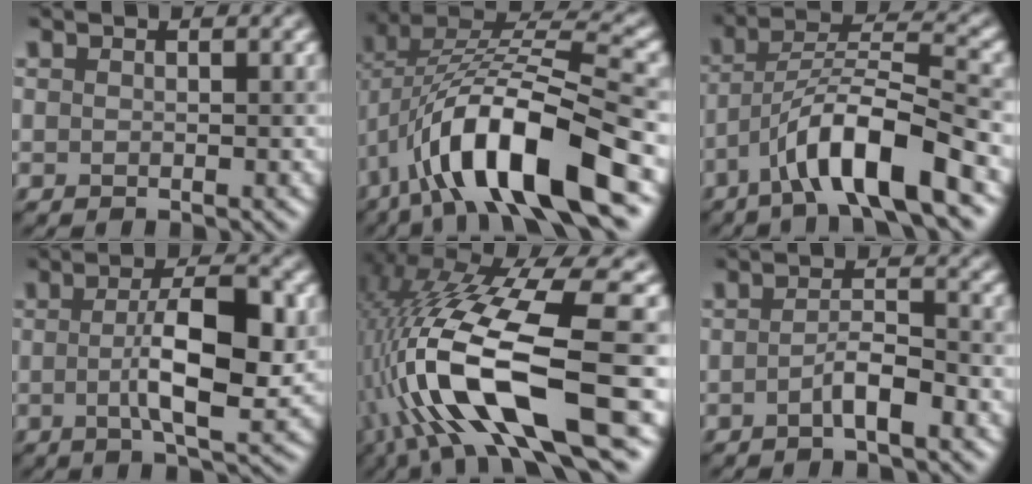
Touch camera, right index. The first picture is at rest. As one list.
[{"total": 12.9, "force": [-5.0, 4.3, 11.1], "torque": [-0.195, 0.009, -0.089]}, {"total": 8.3, "force": [-4.5, 1.7, 6.9], "torque": [-0.118, 0.015, -0.083]}, {"total": 7.3, "force": [-0.2, 2.0, 7.1], "torque": [-0.117, 0.000, -0.004]}, {"total": 15.0, "force": [-3.5, 4.4, 13.9], "torque": [-0.271, 0.017, -0.053]}, {"total": 2.4, "force": [-1.1, 0.5, 2.1], "torque": [-0.038, 0.008, -0.024]}]